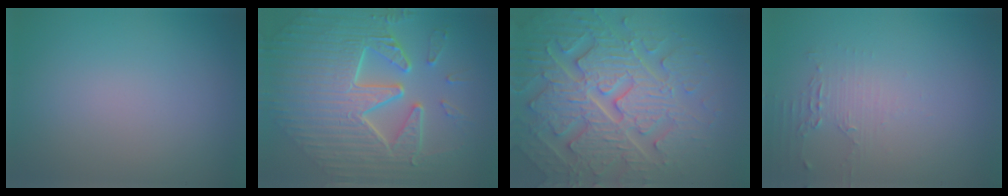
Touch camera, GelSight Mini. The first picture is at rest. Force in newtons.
{"total": 10.9, "press": 7.3, "slide": 8.0}
{"total": 7.8, "press": 7.6, "slide": 2.0}
{"total": 1.5, "press": 1.5, "slide": 0.4}